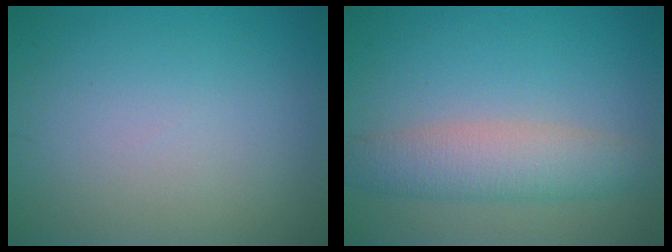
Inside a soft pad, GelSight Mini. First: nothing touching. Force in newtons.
{"total": 4.4, "press": 4.4, "slide": 0.1}